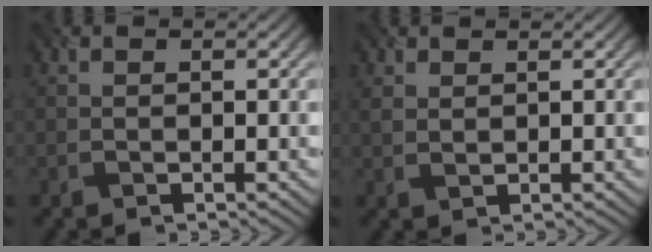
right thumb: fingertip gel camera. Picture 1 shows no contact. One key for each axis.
{"total": 1.4, "fx": 1.3, "fy": 0.4, "fz": 0.2, "tx": -0.018, "ty": -0.002, "tz": 0.026}